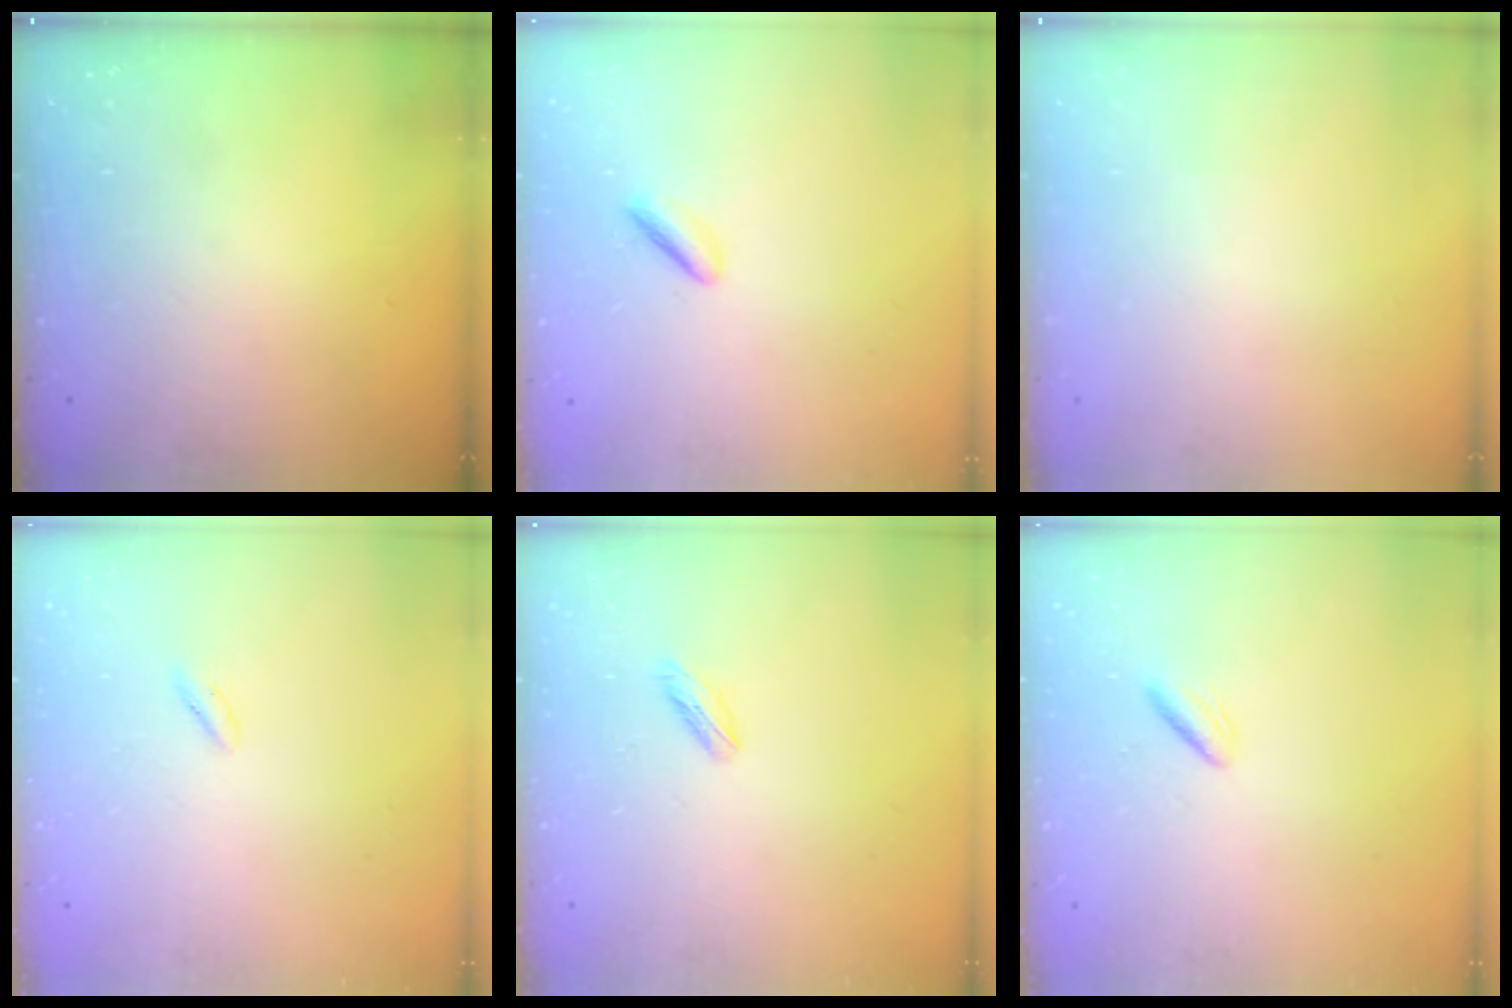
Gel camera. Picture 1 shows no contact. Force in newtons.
{"total": 2.2, "press": 2.1, "slide": 0.8}
{"total": 0.0}
{"total": 0.6, "press": 0.0, "slide": 0.6}
{"total": 4.1, "press": 3.9, "slide": 1.2}
{"total": 2.3, "press": 1.9, "slide": 1.2}